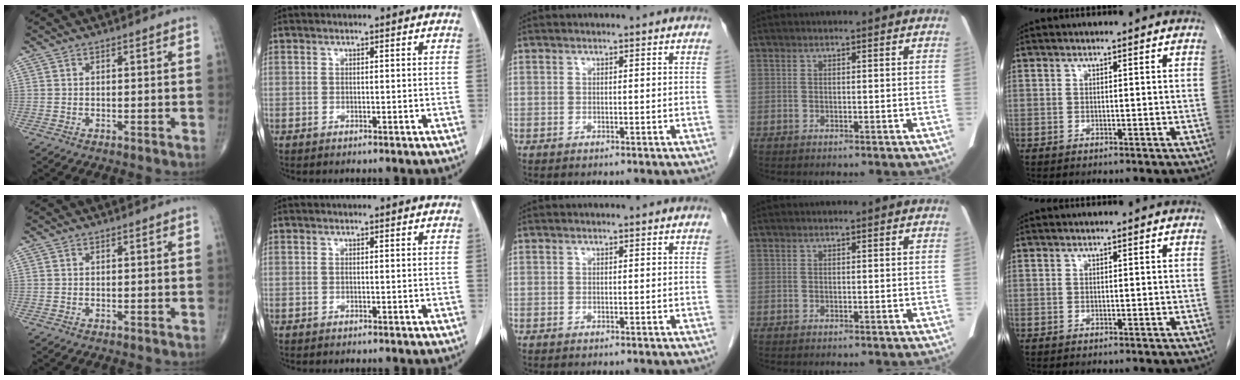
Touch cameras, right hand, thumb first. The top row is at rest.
{}